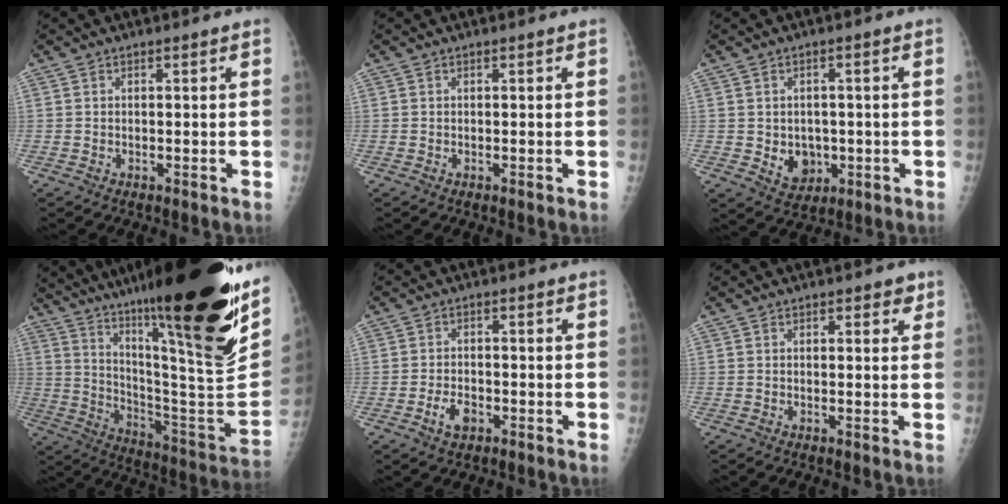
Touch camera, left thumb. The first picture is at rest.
{"total": 0.0}
{"total": 6.2, "force": [-1.0, 5.1, 3.4], "torque": [-0.022, 0.000, -0.002]}
{"total": 34.7, "force": [22.3, 4.3, 26.2], "torque": [-0.351, -0.089, 0.345]}
{"total": 3.9, "force": [-1.9, 2.4, 2.5], "torque": [-0.039, 0.013, -0.034]}
{"total": 2.3, "force": [1.1, 1.4, 1.4], "torque": [0.001, -0.001, 0.009]}